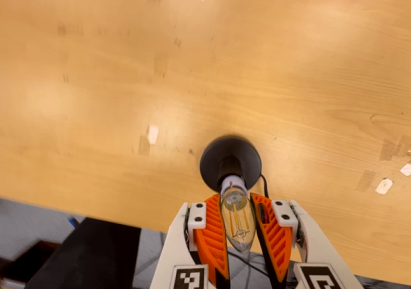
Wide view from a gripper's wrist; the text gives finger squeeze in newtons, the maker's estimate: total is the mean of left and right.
{"total": 13.5, "left": 13.1, "right": 13.8}